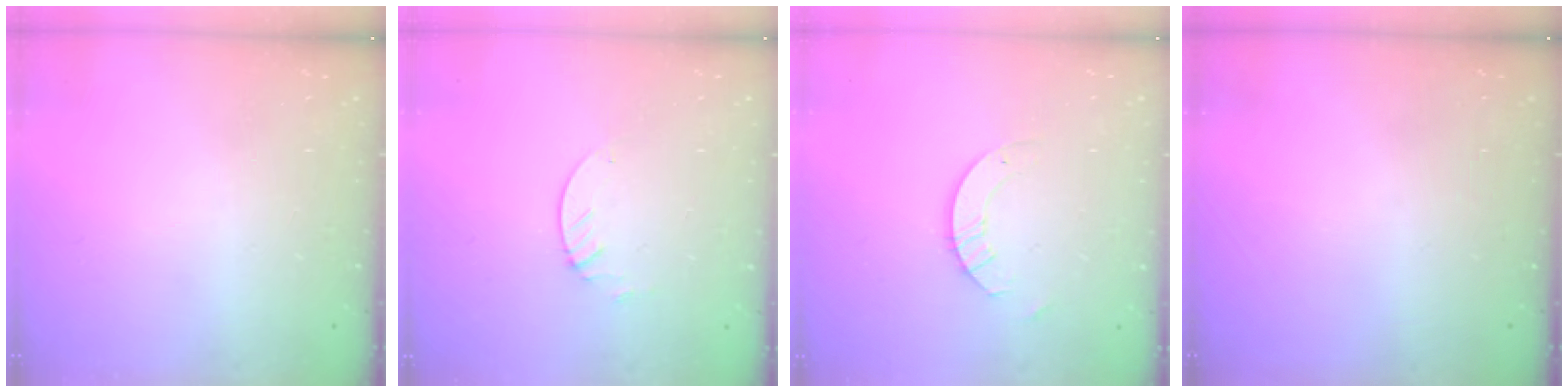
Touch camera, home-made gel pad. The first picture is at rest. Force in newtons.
{"total": 2.1, "press": 2.1, "slide": 0.2}
{"total": 3.6, "press": 3.6, "slide": 0.4}
{"total": 0.0}